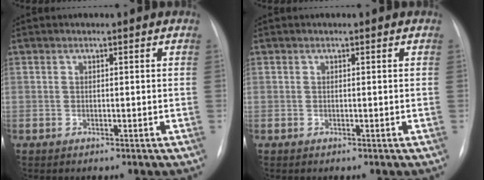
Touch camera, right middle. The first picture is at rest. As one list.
[{"total": 0.0}]